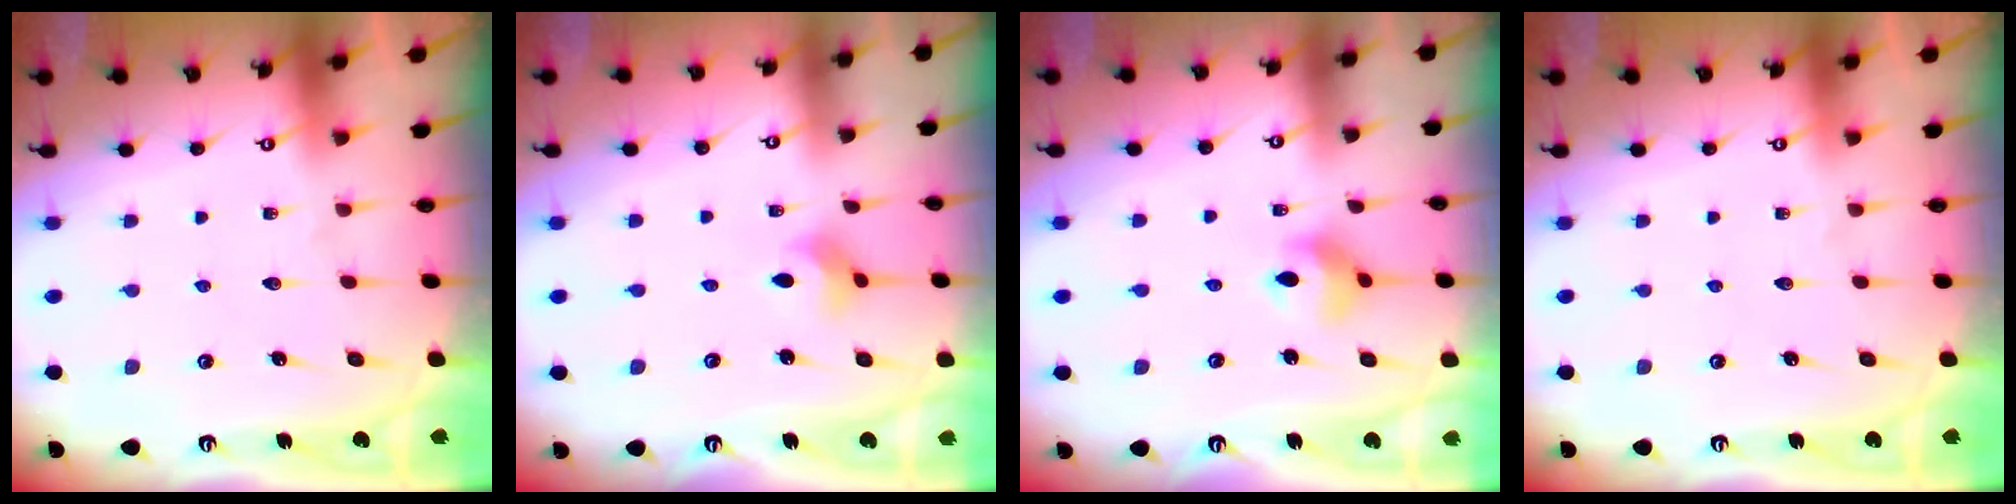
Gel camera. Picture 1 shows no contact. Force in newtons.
{"total": 3.1, "press": 3.1, "slide": 0.4}
{"total": 7.7, "press": 7.4, "slide": 2.2}
{"total": 0.0}